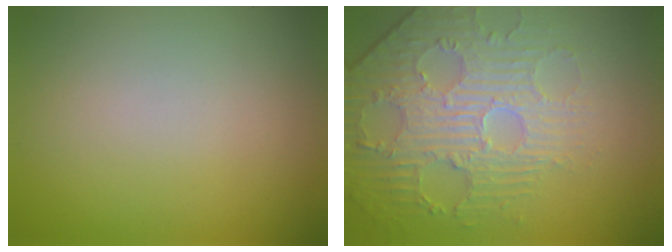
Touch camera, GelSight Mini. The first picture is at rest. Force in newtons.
{"total": 4.4, "press": 4.0, "slide": 1.7}